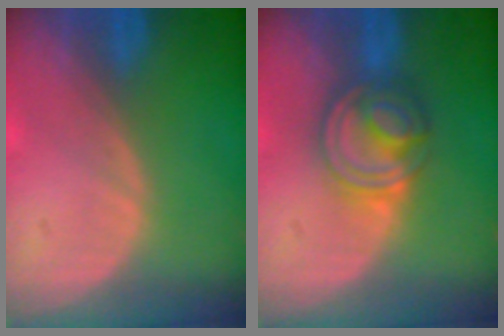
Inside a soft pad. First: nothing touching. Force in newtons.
{"total": 7.0, "press": 6.3, "slide": 3.1}